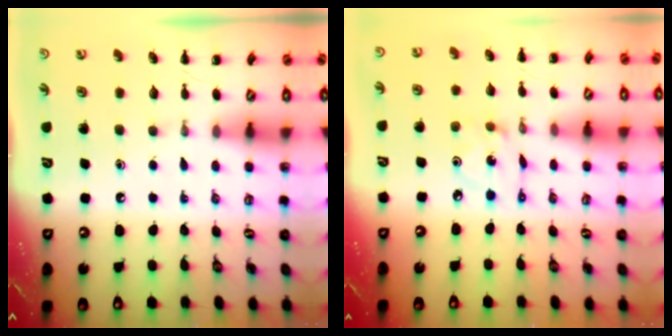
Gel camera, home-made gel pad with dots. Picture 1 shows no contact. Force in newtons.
{"total": 2.4, "press": 2.4, "slide": 0.4}